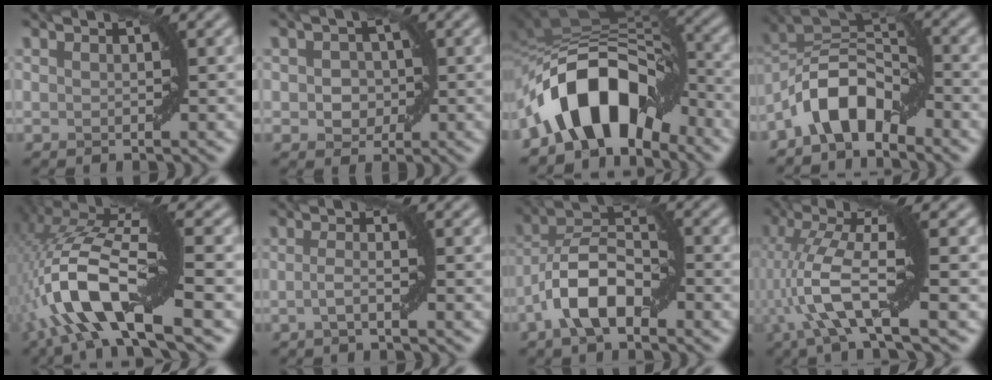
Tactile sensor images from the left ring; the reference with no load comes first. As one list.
[{"total": 2.4, "force": [-0.1, 2.0, 1.3], "torque": [-0.016, 0.000, -0.004]}, {"total": 10.4, "force": [-5.7, 5.7, 6.5], "torque": [-0.091, 0.014, -0.099]}, {"total": 6.5, "force": [-3.9, 3.2, 4.2], "torque": [-0.065, 0.014, -0.081]}, {"total": 12.1, "force": [-3.3, 3.9, 11.0], "torque": [-0.222, 0.016, -0.067]}, {"total": 1.7, "force": [-0.5, 0.2, 1.6], "torque": [-0.034, 0.002, -0.014]}, {"total": 6.9, "force": [-3.1, 3.2, 5.3], "torque": [-0.097, 0.019, -0.062]}, {"total": 7.6, "force": [-1.4, 1.4, 7.3], "torque": [-0.154, 0.016, -0.034]}]